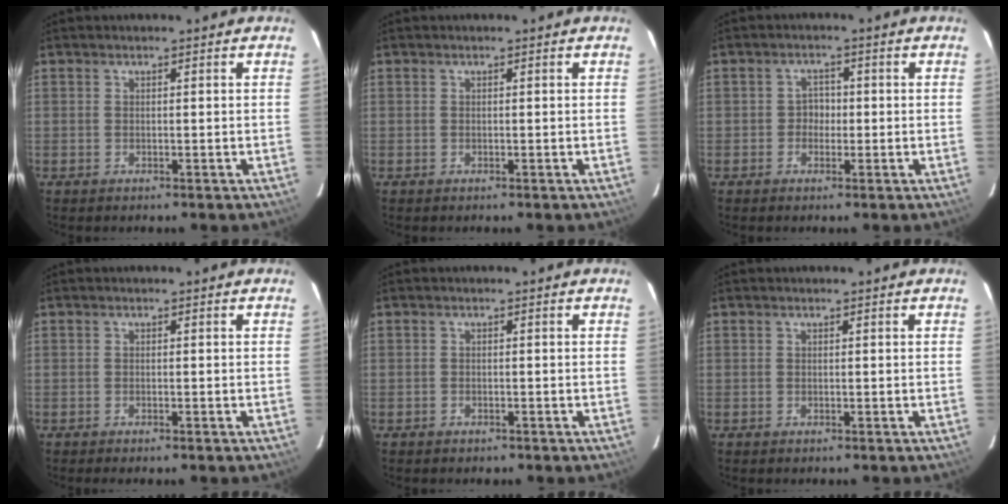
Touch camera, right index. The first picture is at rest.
{"total": 0.0}
{"total": 2.3, "force": [-0.7, 2.1, 0.6], "torque": [-0.008, 0.008, -0.014]}
{"total": 0.5, "force": [-0.5, 0.0, 0.2], "torque": [-0.002, 0.000, -0.010]}
{"total": 1.4, "force": [-1.0, 0.9, 0.2], "torque": [-0.008, 0.002, -0.014]}
{"total": 0.0}